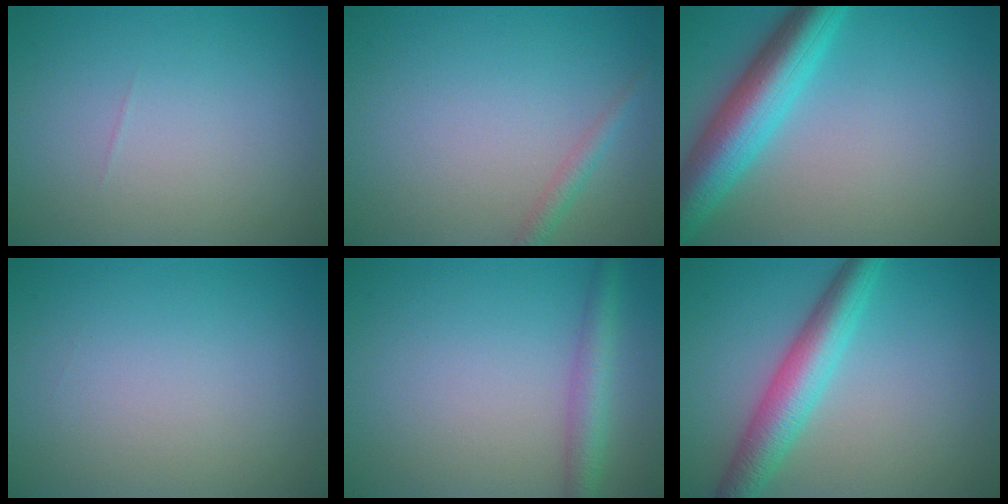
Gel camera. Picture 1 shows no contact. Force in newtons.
{"total": 1.4, "press": 1.4, "slide": 0.0}
{"total": 7.3, "press": 7.3, "slide": 0.2}
{"total": 0.0}
{"total": 3.0, "press": 3.0, "slide": 0.1}
{"total": 5.2, "press": 5.2, "slide": 0.1}